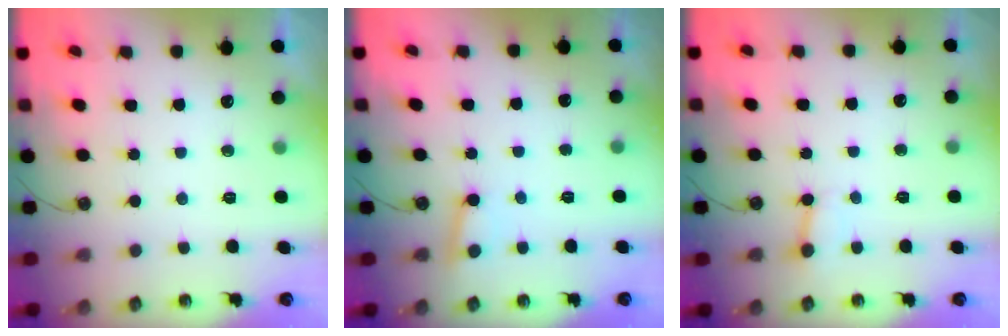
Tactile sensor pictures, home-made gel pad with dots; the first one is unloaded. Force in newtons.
{"total": 3.7, "press": 3.7, "slide": 0.4}
{"total": 2.5, "press": 2.5, "slide": 0.2}